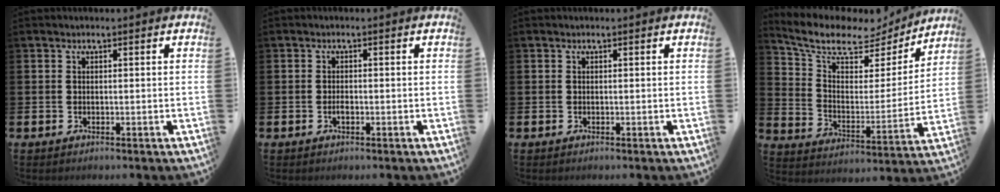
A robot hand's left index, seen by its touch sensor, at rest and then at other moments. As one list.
[{"total": 1.1, "force": [-0.4, 0.4, 0.9], "torque": [-0.013, -0.003, -0.009]}, {"total": 0.0}, {"total": 9.5, "force": [7.9, 3.9, 3.4], "torque": [-0.101, -0.055, 0.130]}]